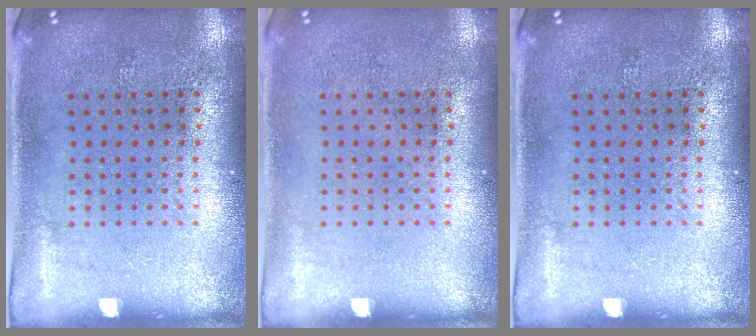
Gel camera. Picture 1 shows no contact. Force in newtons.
{"total": 0.0}
{"total": 0.0}